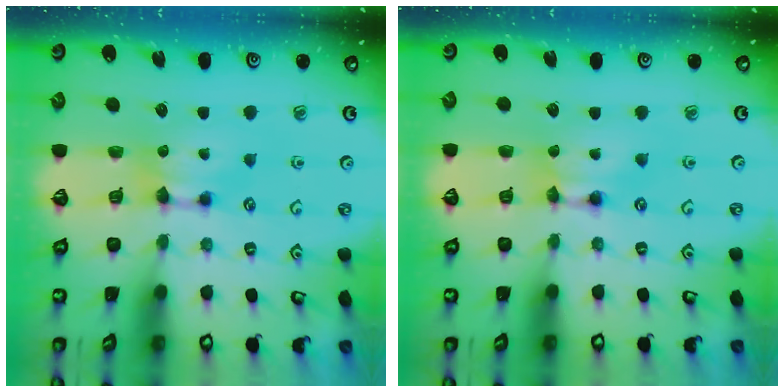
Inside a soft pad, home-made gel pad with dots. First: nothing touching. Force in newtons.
{"total": 1.6, "press": 1.6, "slide": 0.2}